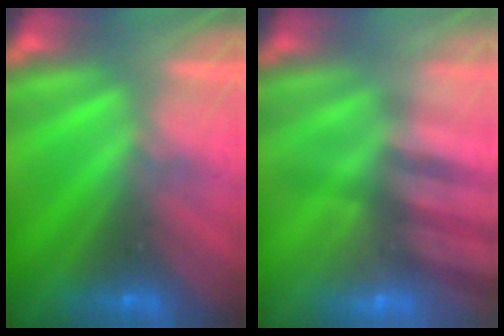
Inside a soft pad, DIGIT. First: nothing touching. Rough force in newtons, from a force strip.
{"total": 2.4}